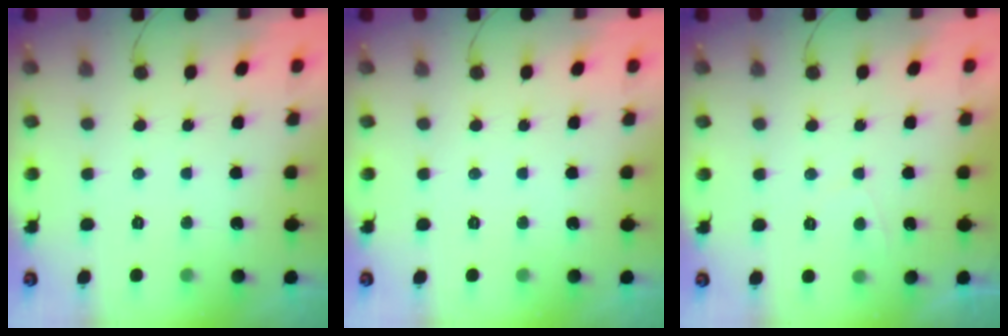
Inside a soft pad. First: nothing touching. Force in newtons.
{"total": 0.0}
{"total": 0.7, "press": 0.5, "slide": 0.5}